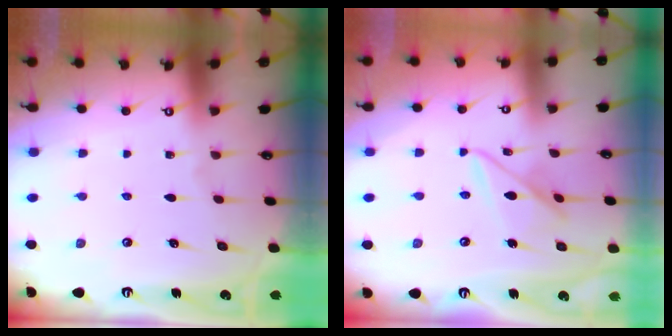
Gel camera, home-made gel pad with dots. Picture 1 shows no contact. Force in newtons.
{"total": 10.0, "press": 10.0, "slide": 0.8}